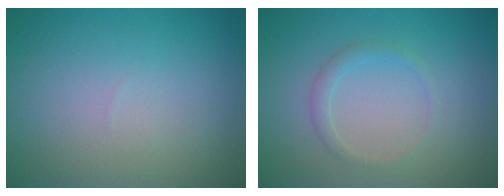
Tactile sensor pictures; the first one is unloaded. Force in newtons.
{"total": 1.3, "press": 1.3, "slide": 0.0}